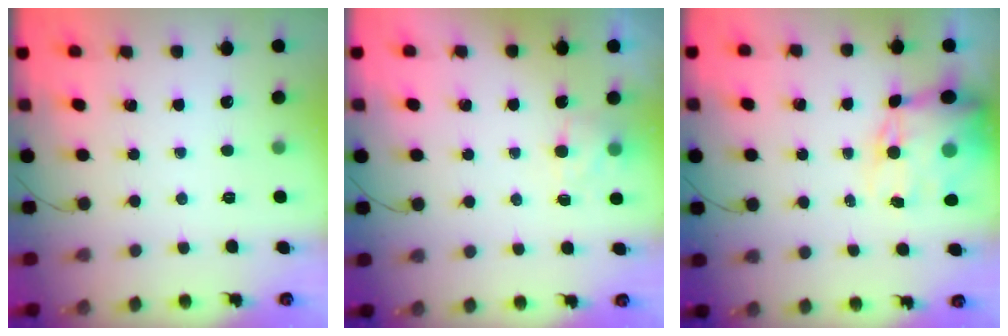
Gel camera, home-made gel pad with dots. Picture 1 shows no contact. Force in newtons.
{"total": 5.1, "press": 4.9, "slide": 1.4}
{"total": 15.0, "press": 14.6, "slide": 3.4}